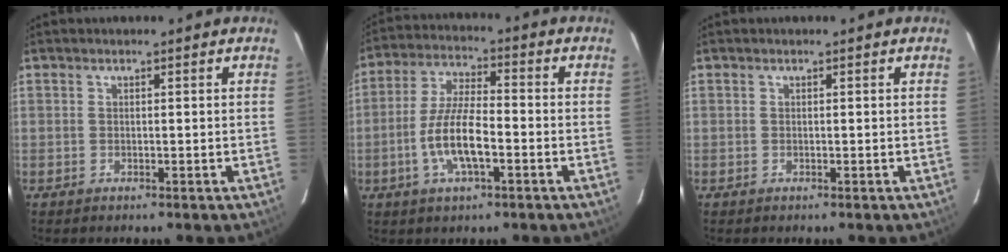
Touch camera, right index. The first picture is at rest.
{"total": 10.2, "force": [-3.3, 3.1, 9.1], "torque": [-0.185, 0.000, -0.064]}
{"total": 0.0}